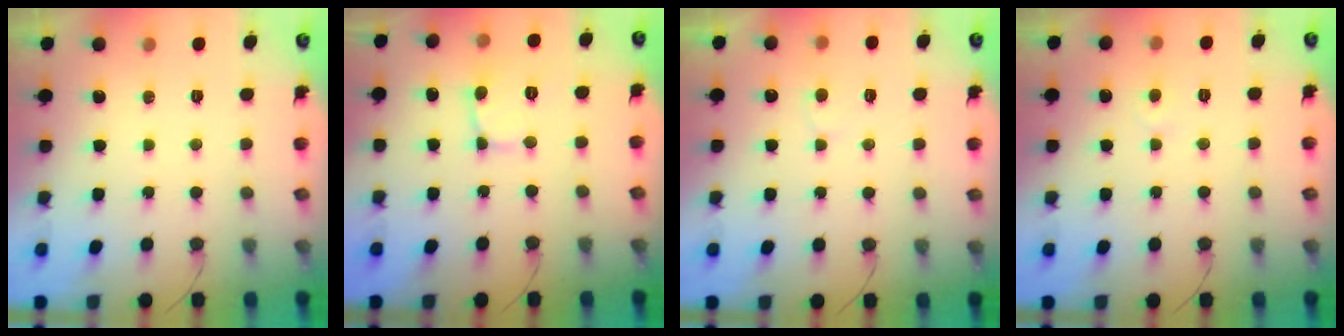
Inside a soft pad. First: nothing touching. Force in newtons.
{"total": 2.7, "press": 2.7, "slide": 0.2}
{"total": 4.2, "press": 4.2, "slide": 0.4}
{"total": 3.0, "press": 3.0, "slide": 0.3}